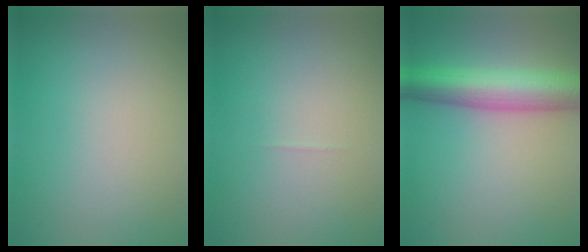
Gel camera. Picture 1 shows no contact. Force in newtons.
{"total": 0.0}
{"total": 7.7, "press": 7.7, "slide": 0.2}